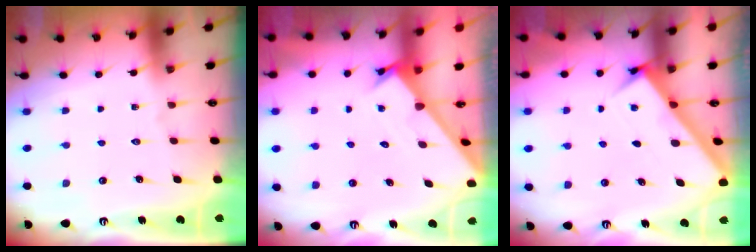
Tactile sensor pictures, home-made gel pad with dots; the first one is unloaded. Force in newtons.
{"total": 1.7, "press": 1.7, "slide": 0.1}
{"total": 2.9, "press": 2.9, "slide": 0.2}